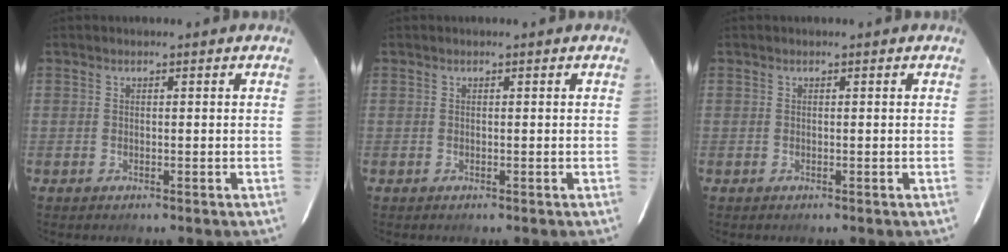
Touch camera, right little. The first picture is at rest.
{"total": 0.0}
{"total": 0.0}